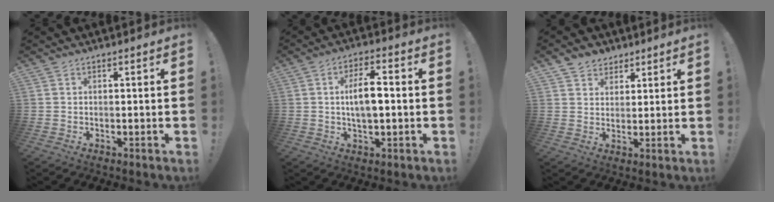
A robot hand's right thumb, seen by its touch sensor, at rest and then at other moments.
{"total": 8.1, "force": [0.0, 3.4, 7.4], "torque": [-0.120, 0.005, -0.006]}
{"total": 5.0, "force": [3.3, 3.8, 0.3], "torque": [-0.007, -0.021, 0.065]}